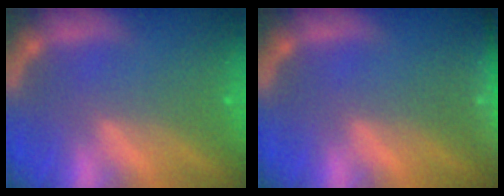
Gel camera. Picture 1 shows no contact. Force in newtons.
{"total": 5.0}